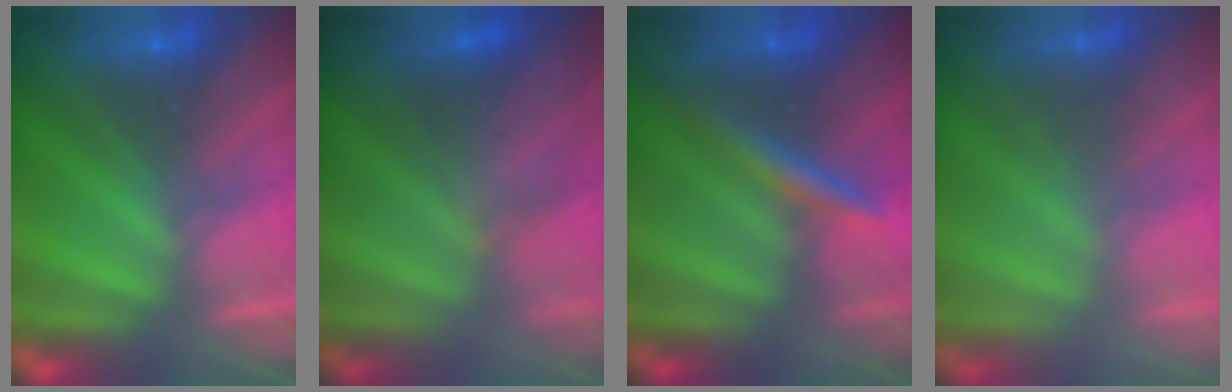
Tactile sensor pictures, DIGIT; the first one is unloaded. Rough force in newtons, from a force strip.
{"total": 4.4}
{"total": 2.4}
{"total": 2.3}